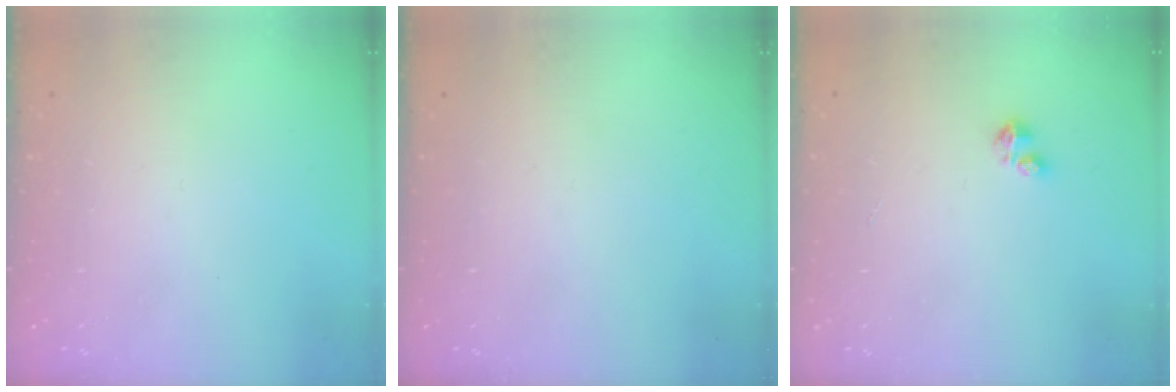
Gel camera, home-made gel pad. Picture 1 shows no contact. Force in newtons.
{"total": 0.0}
{"total": 1.6, "press": 1.6, "slide": 0.3}